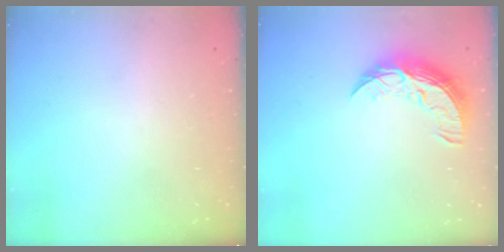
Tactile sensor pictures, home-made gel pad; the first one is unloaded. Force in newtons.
{"total": 10.0, "press": 10.0, "slide": 0.6}